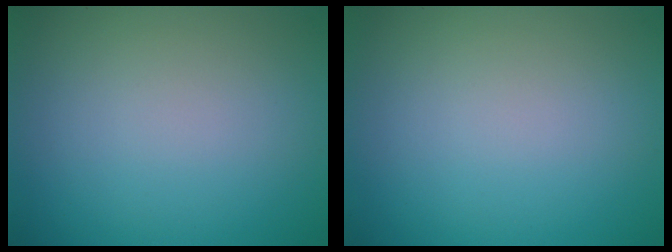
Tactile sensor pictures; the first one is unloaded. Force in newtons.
{"total": 0.0}